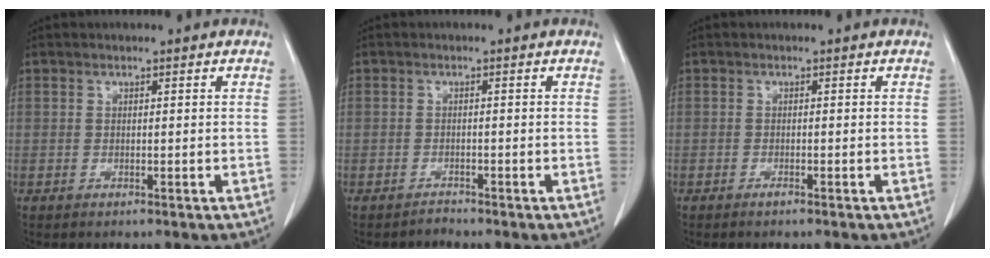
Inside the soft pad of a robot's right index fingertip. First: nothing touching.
{"total": 1.1, "force": [-0.9, 0.3, -0.5], "torque": [0.015, -0.004, -0.018]}
{"total": 0.6, "force": [-0.6, 0.0, 0.3], "torque": [-0.008, -0.001, -0.009]}